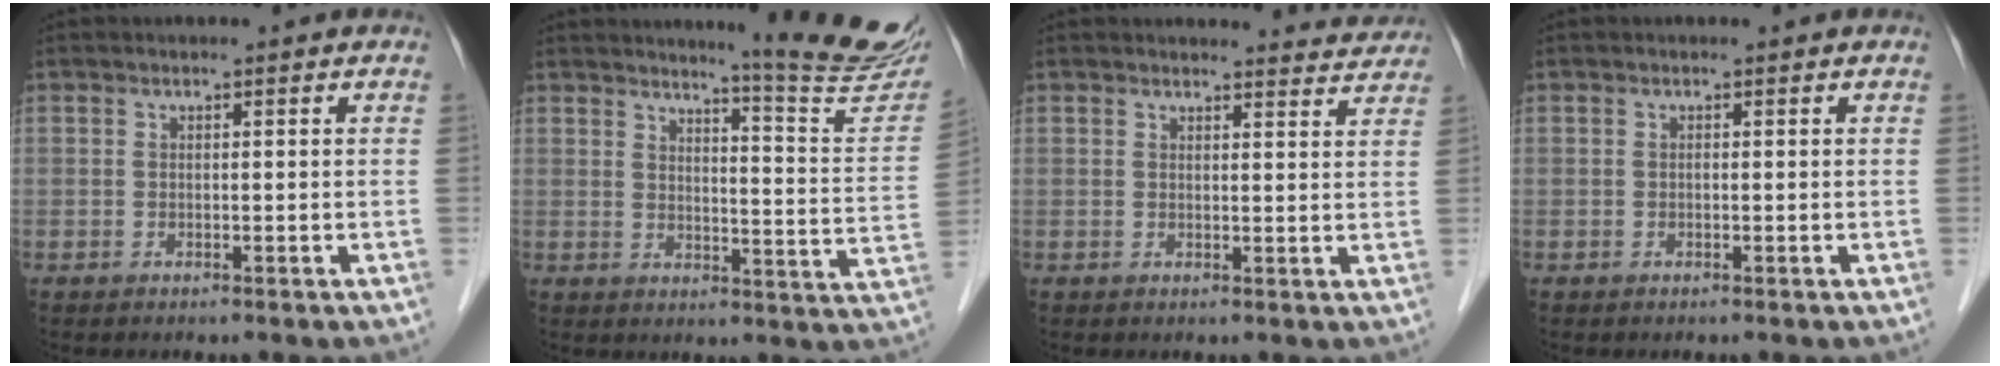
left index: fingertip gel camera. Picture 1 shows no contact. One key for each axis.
{"total": 14.6, "fx": 13.5, "fy": -0.7, "fz": 5.5, "tx": -0.067, "ty": -0.086, "tz": 0.151}
{"total": 5.7, "fx": 5.6, "fy": 0.7, "fz": -0.1, "tx": 0.007, "ty": -0.013, "tz": 0.047}
{"total": 0.0}